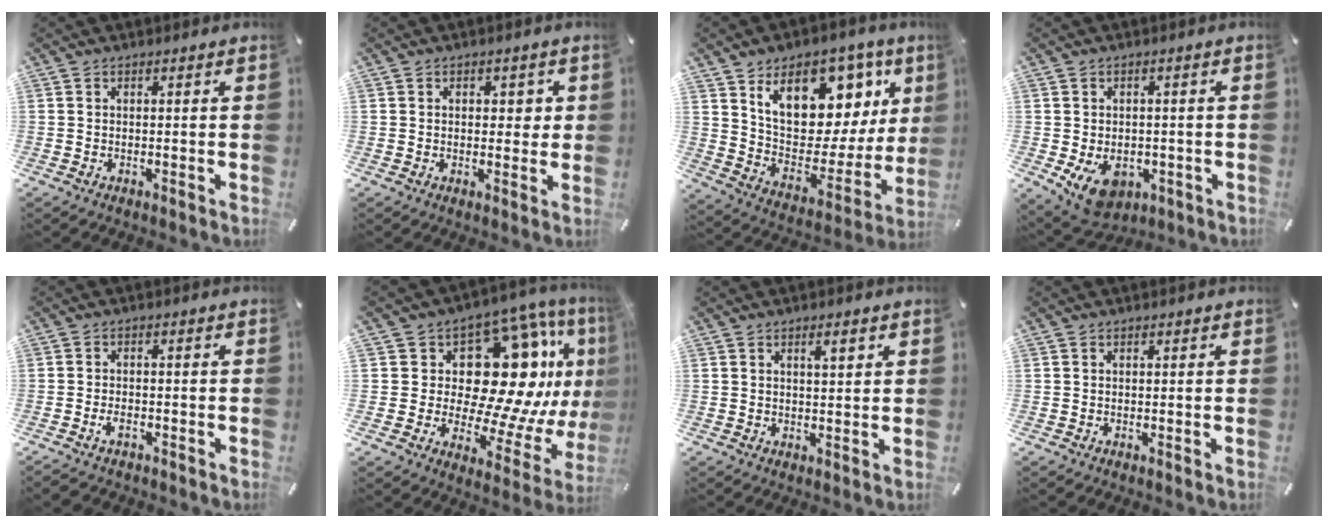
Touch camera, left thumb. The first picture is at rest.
{"total": 3.0, "force": [0.5, 2.1, 2.0], "torque": [-0.008, -0.004, -0.001]}
{"total": 17.0, "force": [10.0, 10.3, 9.2], "torque": [-0.138, -0.077, 0.172]}
{"total": 8.4, "force": [-3.0, 6.2, 4.9], "torque": [-0.084, 0.006, -0.053]}
{"total": 2.7, "force": [-1.7, 1.4, 1.6], "torque": [-0.034, 0.005, -0.035]}
{"total": 19.5, "force": [5.6, 12.9, 13.5], "torque": [-0.193, -0.076, 0.111]}
{"total": 3.0, "force": [1.5, 0.9, 2.5], "torque": [-0.036, -0.003, 0.020]}
{"total": 0.0}